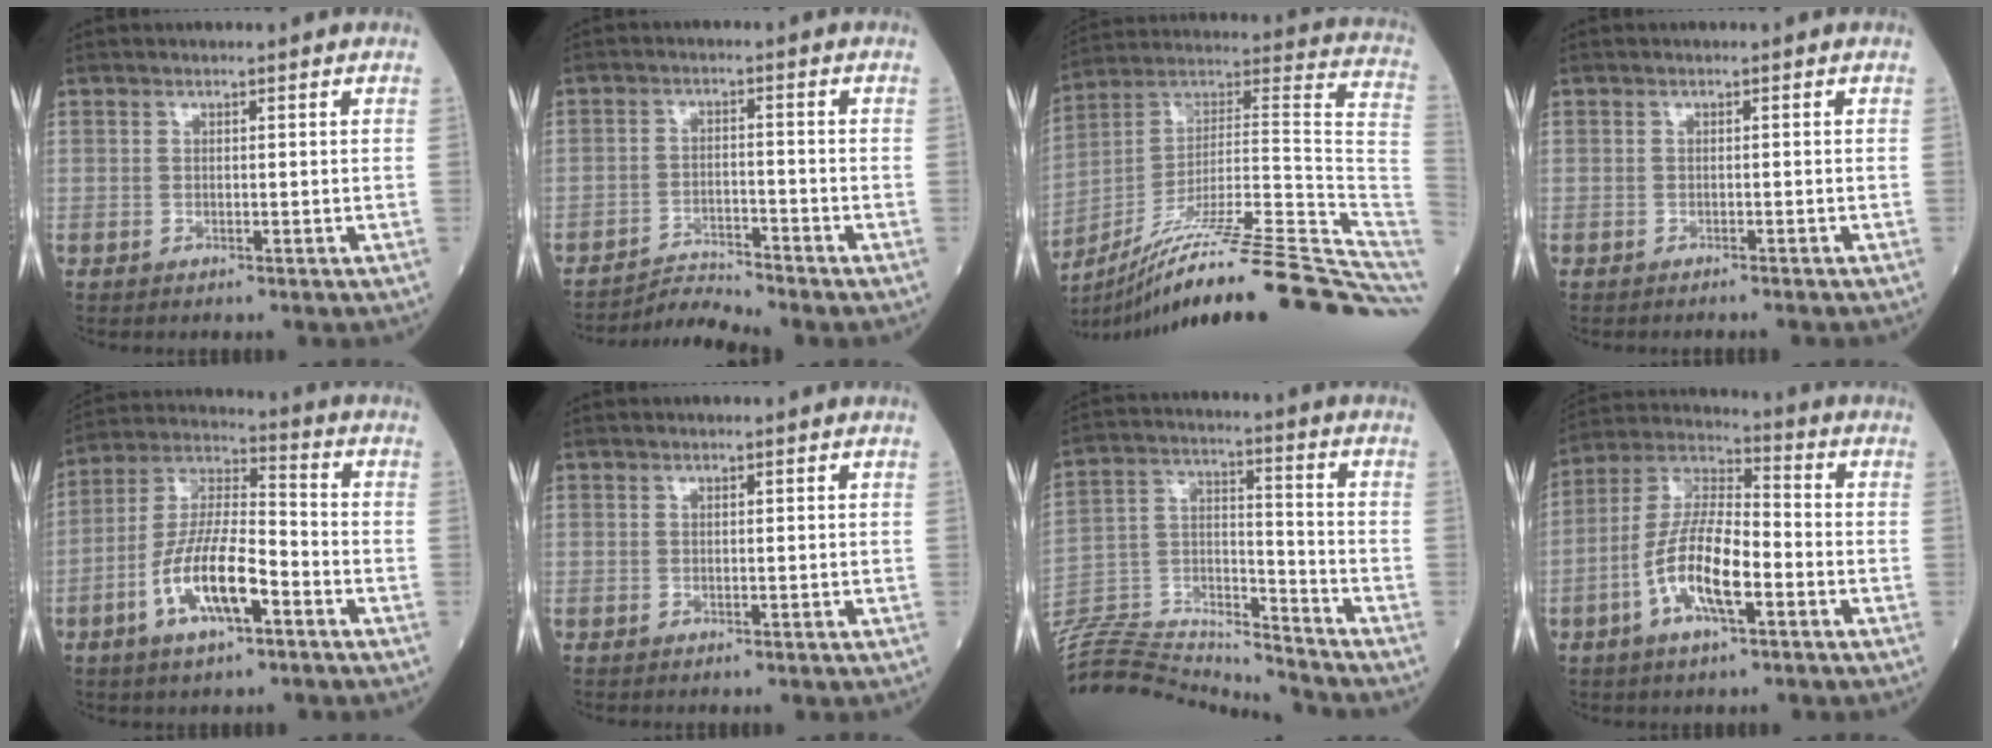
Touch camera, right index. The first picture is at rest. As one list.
[{"total": 4.4, "force": [-4.0, -1.6, -0.8], "torque": [0.005, -0.014, -0.068]}, {"total": 32.1, "force": [-24.4, 1.2, 20.9], "torque": [-0.217, 0.007, -0.370]}, {"total": 1.9, "force": [-1.7, -0.2, 0.7], "torque": [-0.012, 0.001, -0.019]}, {"total": 12.3, "force": [-4.9, 3.3, 10.8], "torque": [-0.221, 0.003, -0.091]}, {"total": 0.0}, {"total": 19.1, "force": [-18.9, -0.1, 2.8], "torque": [-0.052, 0.032, -0.315]}, {"total": 12.0, "force": [-3.8, 3.4, 10.8], "torque": [-0.225, 0.007, -0.073]}]